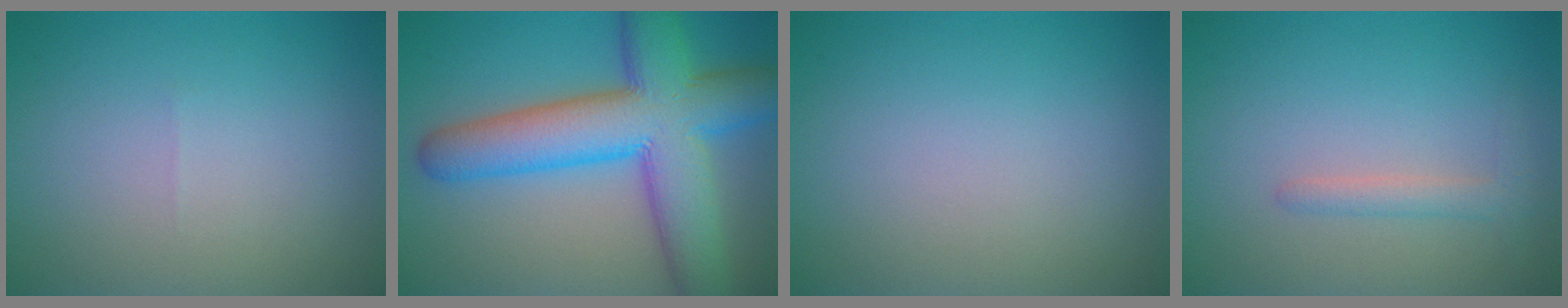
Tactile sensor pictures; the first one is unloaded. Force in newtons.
{"total": 11.6, "press": 11.6, "slide": 0.3}
{"total": 0.0}
{"total": 1.5, "press": 1.5, "slide": 0.2}